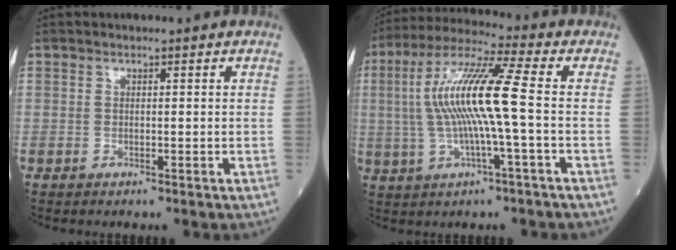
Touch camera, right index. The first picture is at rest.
{"total": 12.8, "force": [0.0, 0.1, 12.8], "torque": [-0.257, 0.015, -0.006]}